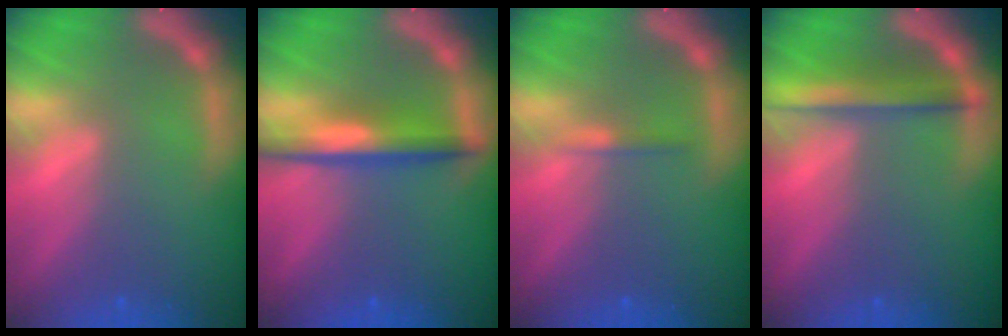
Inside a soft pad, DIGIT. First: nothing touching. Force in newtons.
{"total": 4.5}
{"total": 0.9}
{"total": 4.0}